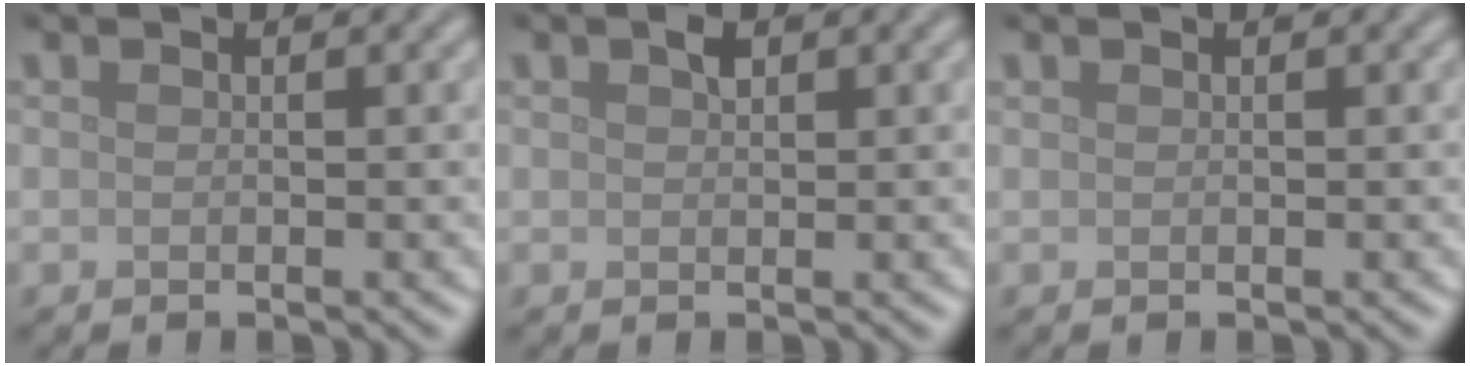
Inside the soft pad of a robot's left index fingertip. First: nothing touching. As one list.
[{"total": 1.0, "force": [0.6, 0.5, 0.6], "torque": [-0.014, 0.002, 0.011]}, {"total": 0.0}]